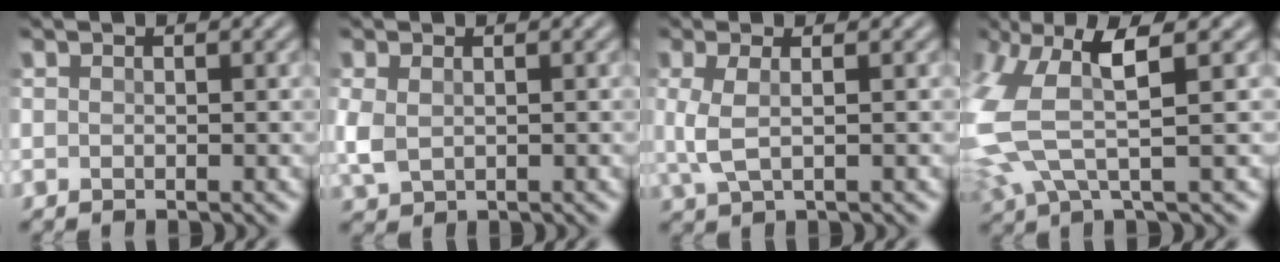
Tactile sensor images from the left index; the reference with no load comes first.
{"total": 2.6, "force": [-0.2, 1.8, 1.9], "torque": [-0.050, -0.005, 0.000]}
{"total": 2.9, "force": [0.0, 0.9, 2.7], "torque": [-0.069, 0.001, 0.002]}
{"total": 7.2, "force": [1.1, 2.5, 6.7], "torque": [-0.174, 0.003, 0.015]}